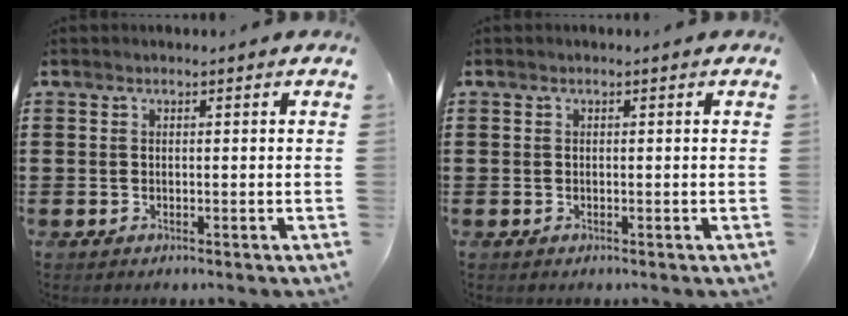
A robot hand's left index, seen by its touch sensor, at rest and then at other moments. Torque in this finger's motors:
{"motor_torque": [0.00, 0.00, 0.00, 0.00]}